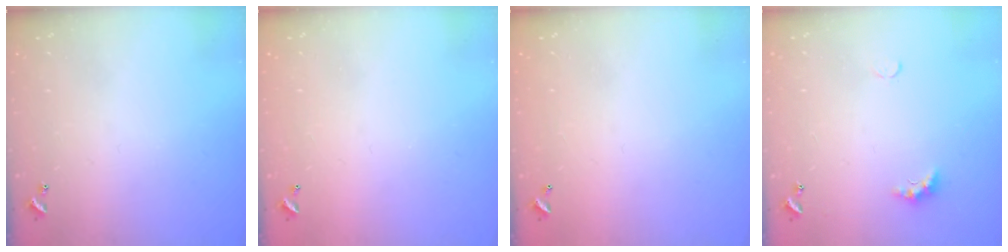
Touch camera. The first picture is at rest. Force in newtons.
{"total": 2.9, "press": 2.9, "slide": 0.1}
{"total": 2.7, "press": 2.7, "slide": 0.1}
{"total": 2.8, "press": 2.8, "slide": 0.7}